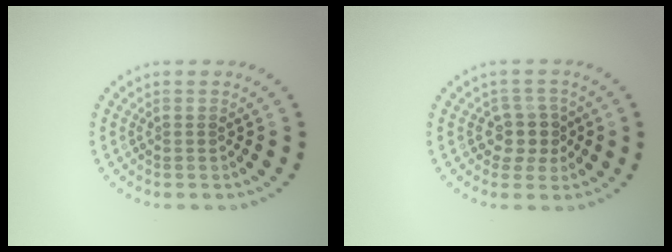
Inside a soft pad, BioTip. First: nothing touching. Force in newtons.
{"total": 2.4, "press": 2.0, "slide": 1.4}